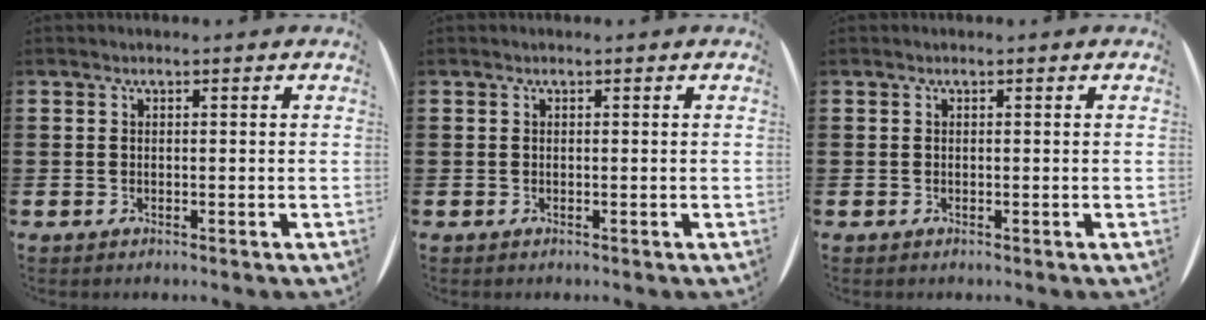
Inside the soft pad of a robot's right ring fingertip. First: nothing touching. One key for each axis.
{"total": 0.0}
{"total": 0.0}